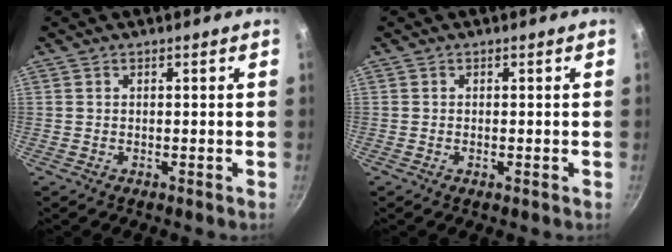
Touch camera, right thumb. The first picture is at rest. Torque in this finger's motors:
{"motor_torque": [-0.71, 0.13, -0.55, 0.02, 0.05]}